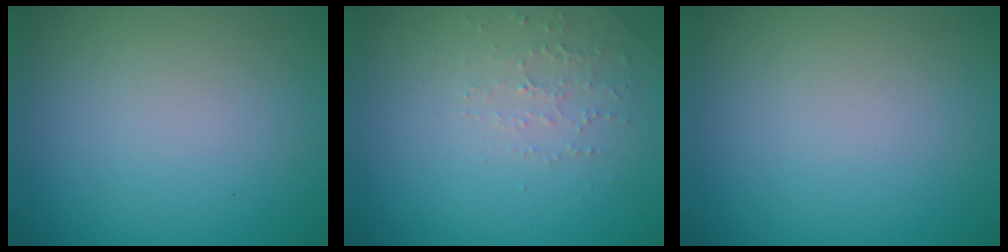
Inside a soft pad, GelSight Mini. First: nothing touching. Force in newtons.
{"total": 1.5, "press": 1.5, "slide": 0.5}
{"total": 0.0}